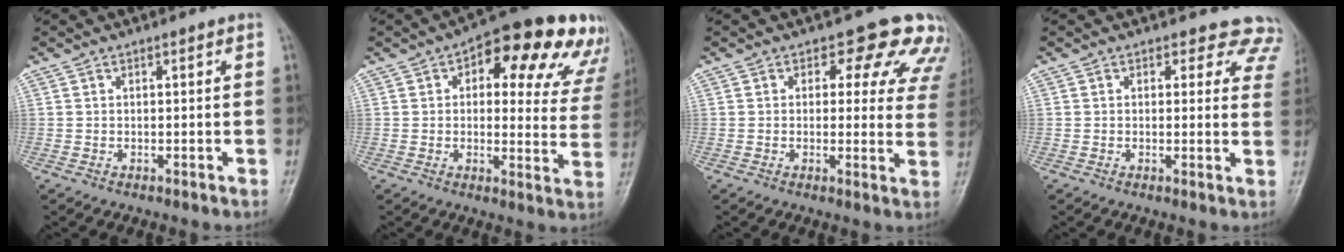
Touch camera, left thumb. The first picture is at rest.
{"total": 20.0, "force": [10.5, 9.4, 14.2], "torque": [-0.132, -0.004, 0.121]}
{"total": 10.9, "force": [7.8, 5.9, 4.7], "torque": [0.002, -0.030, 0.060]}
{"total": 7.7, "force": [6.6, 3.9, 0.3], "torque": [0.056, -0.025, 0.037]}